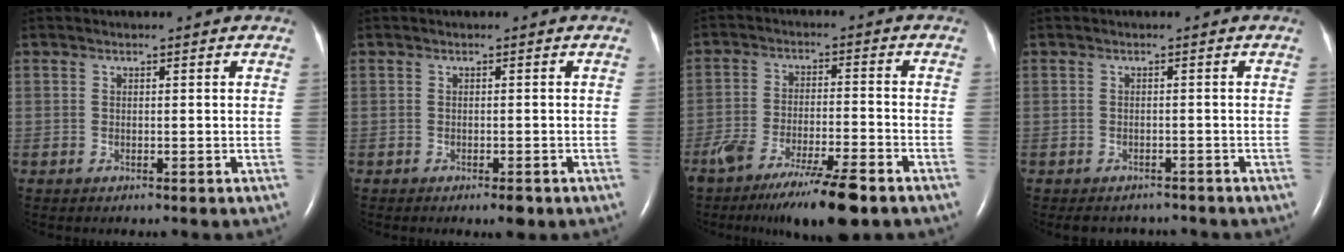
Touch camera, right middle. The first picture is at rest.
{"total": 1.6, "force": [-1.0, 0.4, 1.1], "torque": [-0.015, -0.002, -0.012]}
{"total": 12.5, "force": [-8.8, 1.2, 8.8], "torque": [-0.154, -0.031, -0.147]}
{"total": 5.0, "force": [-4.6, 2.0, 0.7], "torque": [-0.006, 0.001, -0.054]}